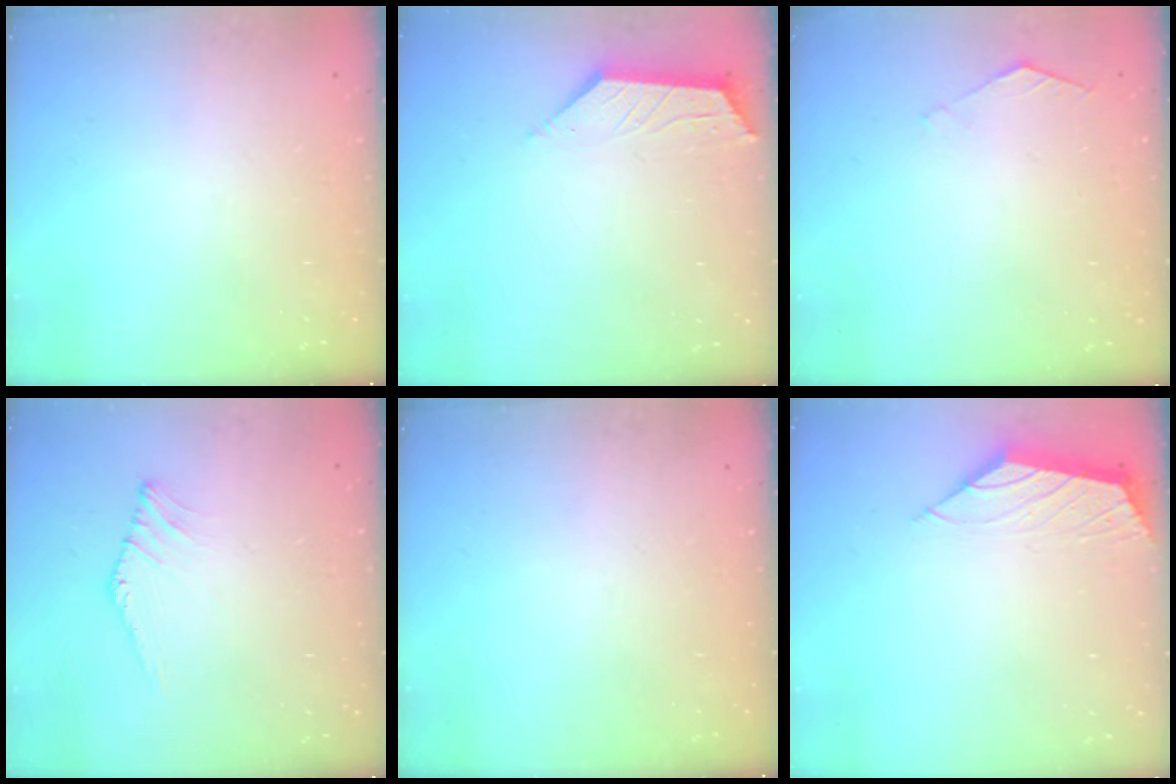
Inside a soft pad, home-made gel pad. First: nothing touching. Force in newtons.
{"total": 3.0, "press": 2.9, "slide": 0.5}
{"total": 1.3, "press": 1.2, "slide": 0.4}
{"total": 0.0}
{"total": 0.0}
{"total": 1.6, "press": 1.5, "slide": 0.5}